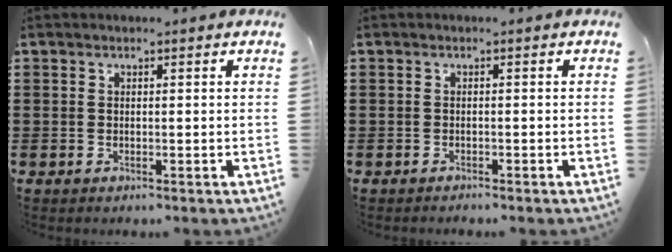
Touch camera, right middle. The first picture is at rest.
{"total": 0.7, "force": [-0.7, 0.1, 0.0], "torque": [0.000, 0.001, -0.015]}